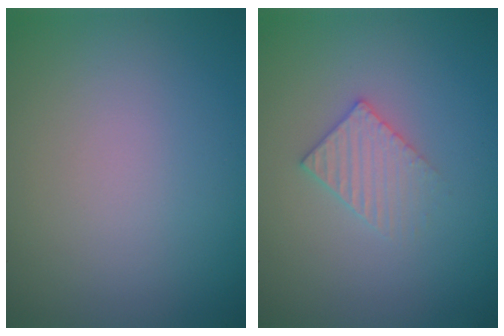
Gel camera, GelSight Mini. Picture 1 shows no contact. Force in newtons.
{"total": 2.1, "press": 2.0, "slide": 0.3}